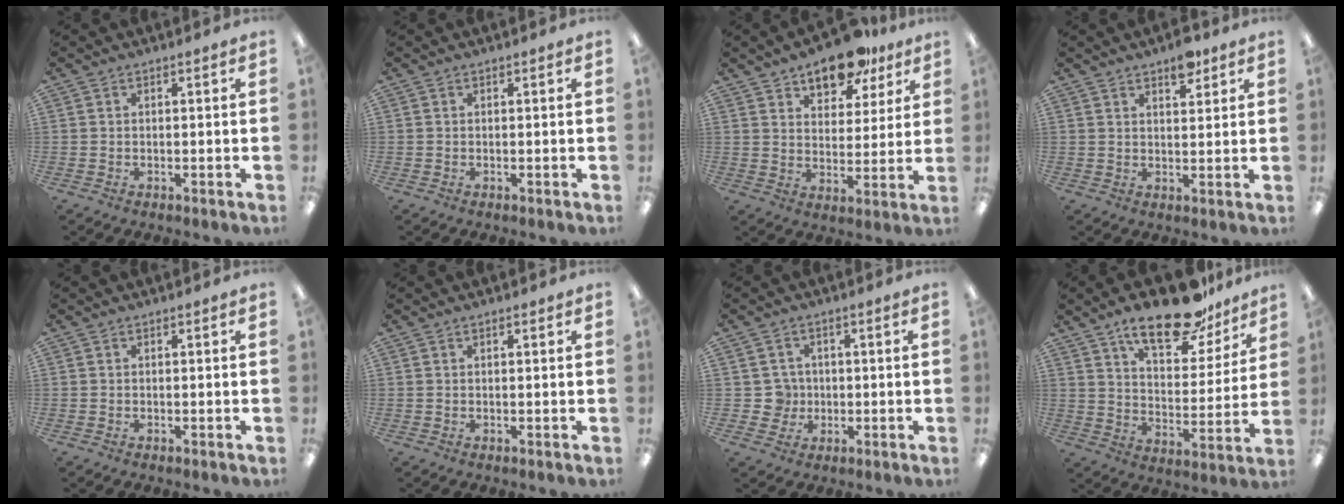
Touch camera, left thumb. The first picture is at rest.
{"total": 0.0}
{"total": 12.8, "force": [10.0, 5.8, 5.5], "torque": [-0.067, -0.061, 0.177]}
{"total": 5.3, "force": [4.0, 2.1, 2.7], "torque": [-0.020, -0.024, 0.065]}
{"total": 0.0}
{"total": 0.6, "force": [0.4, 0.1, 0.4], "torque": [-0.009, 0.002, 0.007]}
{"total": 4.5, "force": [0.0, 4.5, 0.5], "torque": [-0.004, 0.006, -0.002]}
{"total": 18.8, "force": [13.7, 7.5, 10.5], "torque": [-0.162, -0.077, 0.233]}